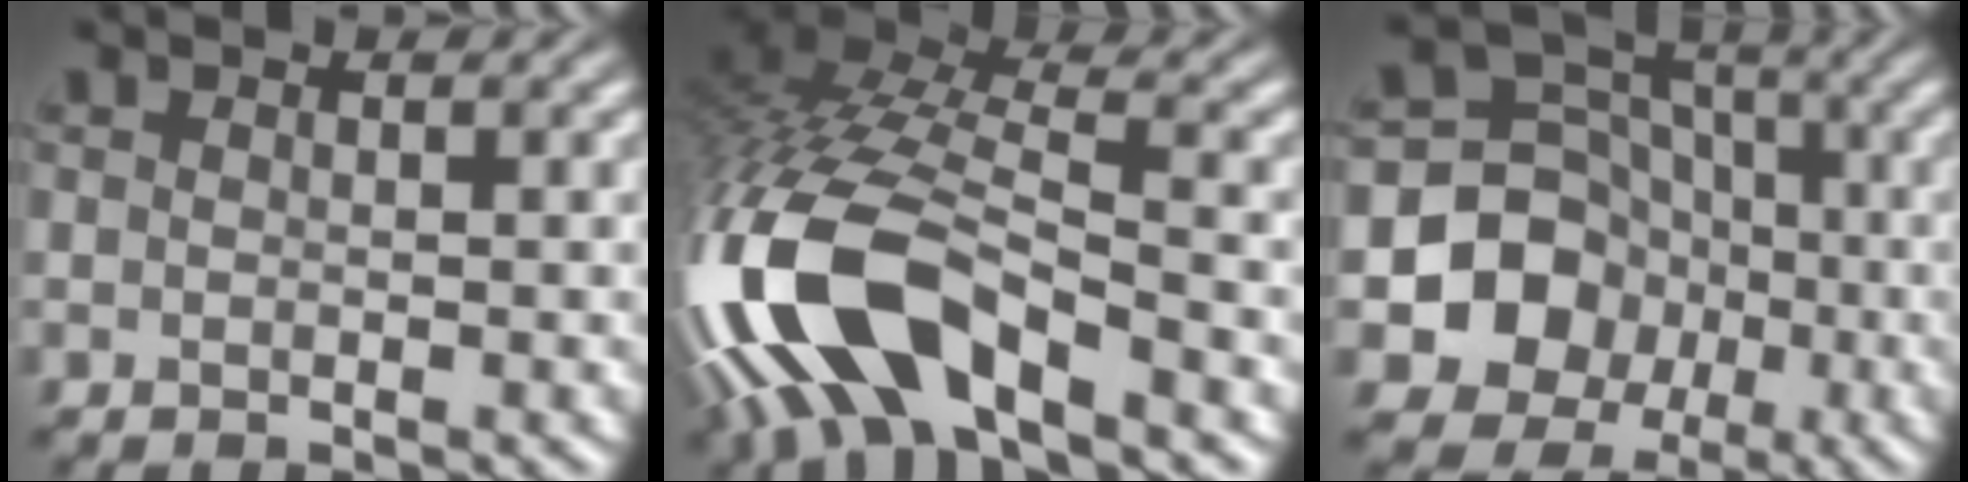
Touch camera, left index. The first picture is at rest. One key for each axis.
{"total": 13.9, "fx": -6.6, "fy": 5.9, "fz": 10.7, "tx": -0.241, "ty": -0.009, "tz": -0.124}
{"total": 6.4, "fx": -2.2, "fy": 5.7, "fz": 1.9, "tx": -0.023, "ty": -0.003, "tz": -0.040}